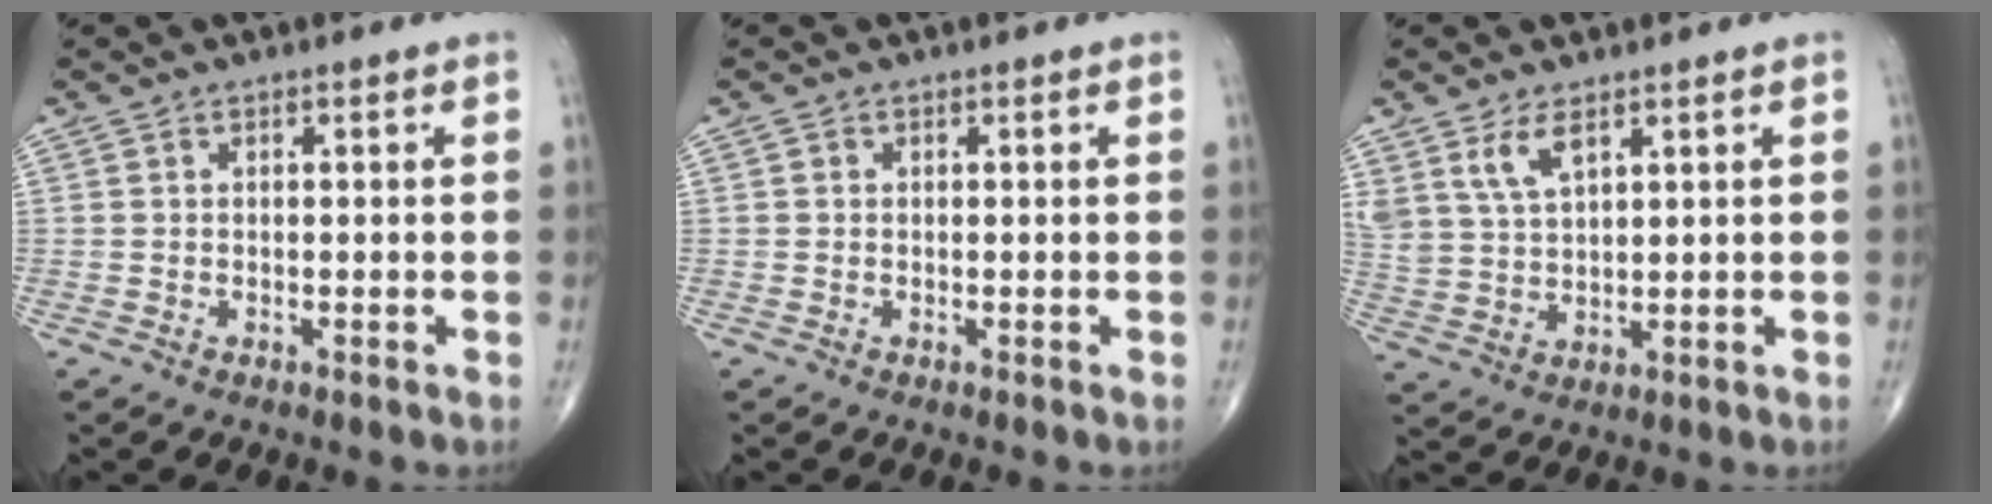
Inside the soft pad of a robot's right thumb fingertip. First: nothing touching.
{"total": 0.0}
{"total": 6.0, "force": [3.6, 2.6, 4.0], "torque": [-0.077, -0.017, 0.079]}